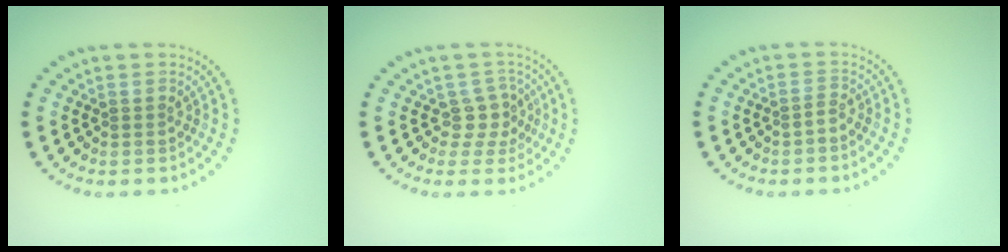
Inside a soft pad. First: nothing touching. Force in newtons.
{"total": 2.1, "press": 1.6, "slide": 1.4}
{"total": 0.5, "press": 0.2, "slide": 0.5}